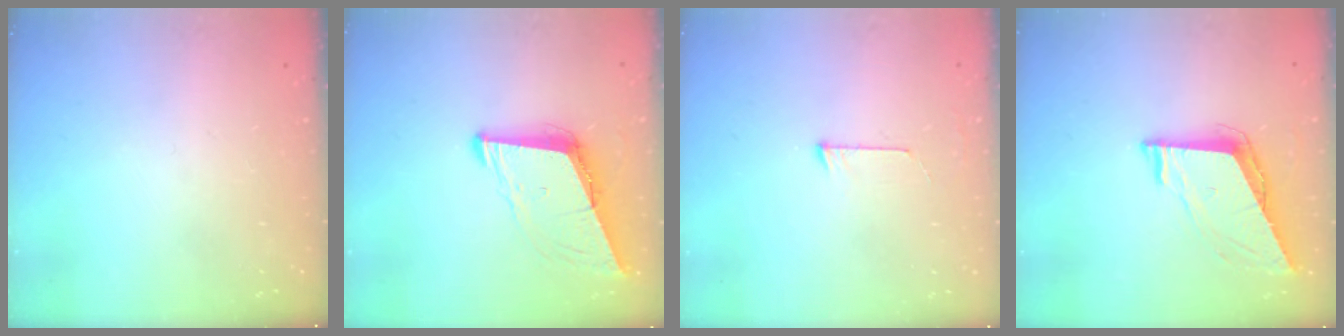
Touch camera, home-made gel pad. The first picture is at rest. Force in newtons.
{"total": 8.9, "press": 8.1, "slide": 3.6}
{"total": 3.3, "press": 3.3, "slide": 0.3}
{"total": 7.5, "press": 7.5, "slide": 0.5}